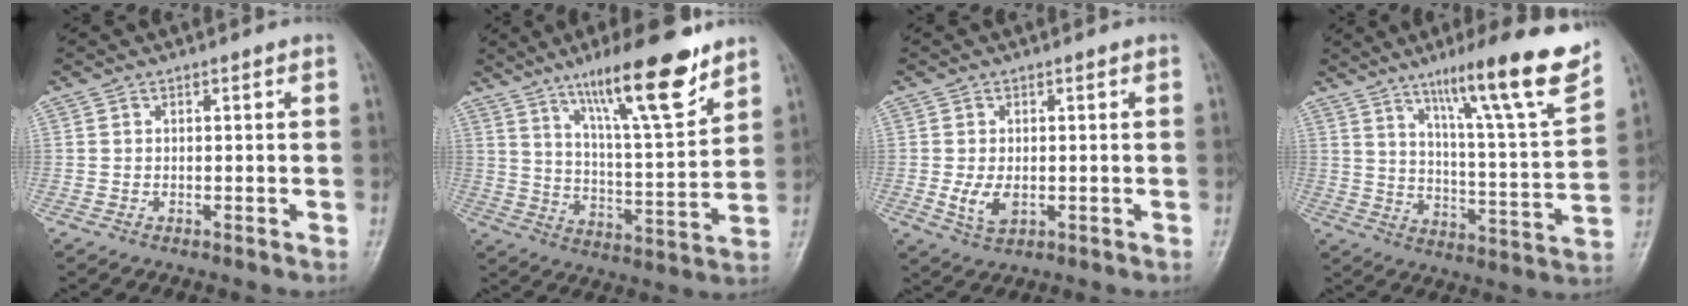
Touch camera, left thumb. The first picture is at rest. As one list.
[{"total": 17.9, "force": [11.8, 3.6, 13.0], "torque": [-0.187, -0.064, 0.198]}, {"total": 4.3, "force": [-0.6, 2.6, 3.4], "torque": [-0.065, -0.009, -0.006]}, {"total": 19.4, "force": [12.8, 1.4, 14.5], "torque": [-0.196, -0.064, 0.197]}]